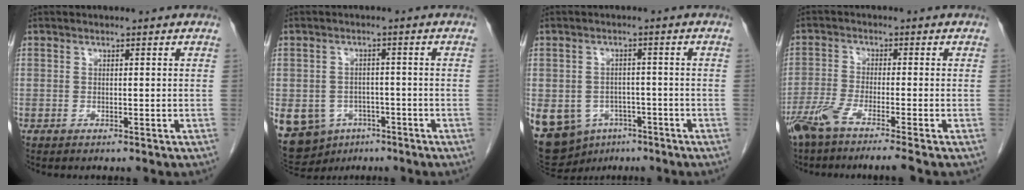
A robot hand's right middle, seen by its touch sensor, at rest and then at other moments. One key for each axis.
{"total": 15.8, "fx": -7.3, "fy": 12.7, "fz": 6.0, "tx": -0.173, "ty": 0.004, "tz": -0.094}
{"total": 19.3, "fx": -8.6, "fy": 15.3, "fz": 8.0, "tx": -0.240, "ty": 0.002, "tz": -0.111}
{"total": 7.6, "fx": -5.7, "fy": -0.6, "fz": 4.9, "tx": -0.087, "ty": -0.016, "tz": -0.103}